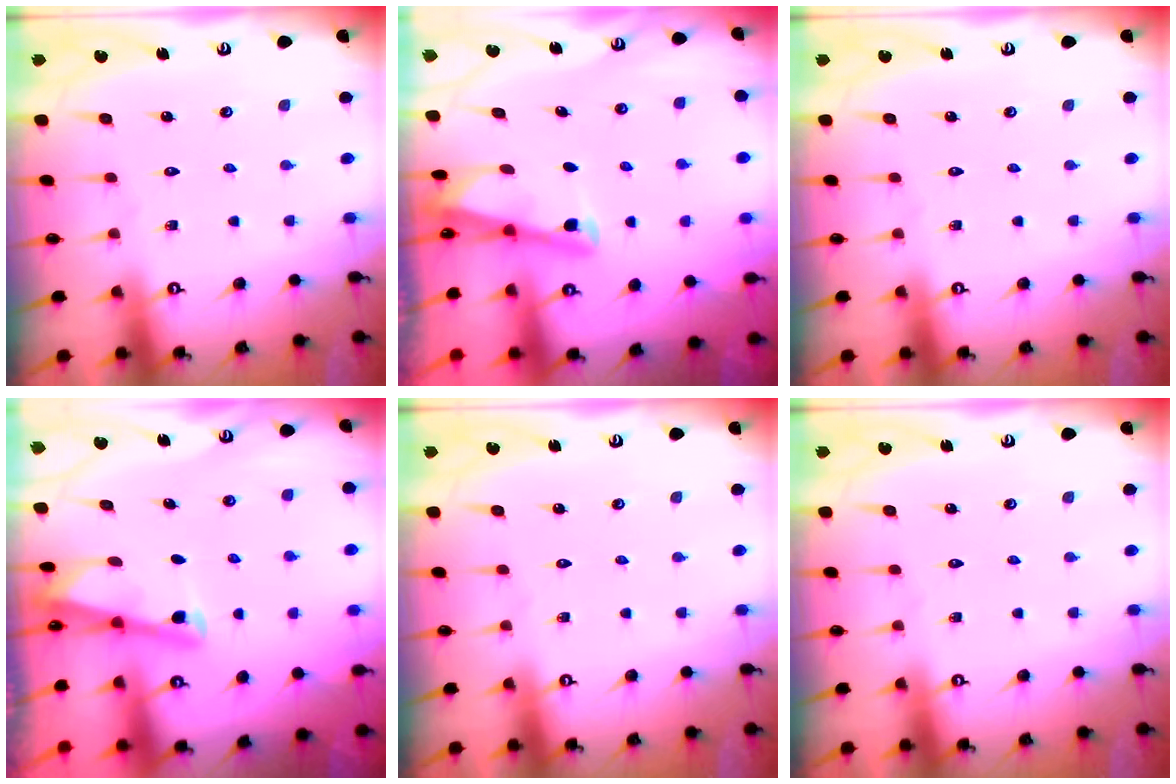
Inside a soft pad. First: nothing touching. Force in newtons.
{"total": 3.0, "press": 3.0, "slide": 0.3}
{"total": 0.0}
{"total": 2.9, "press": 2.9, "slide": 0.3}
{"total": 0.0}
{"total": 0.0}